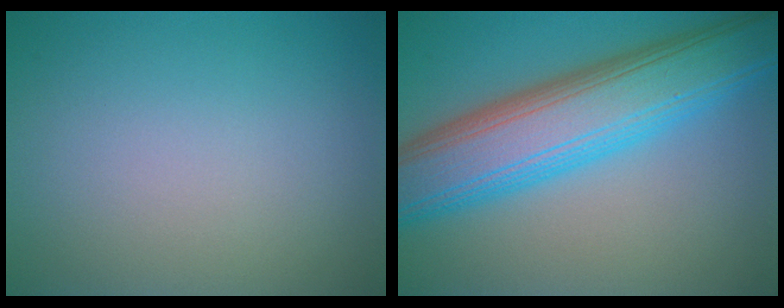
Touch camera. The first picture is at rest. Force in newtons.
{"total": 10.6, "press": 10.6, "slide": 0.4}